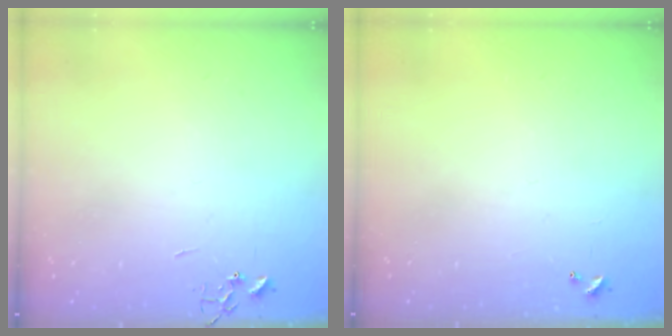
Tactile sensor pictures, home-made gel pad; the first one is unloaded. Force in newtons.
{"total": 0.0}